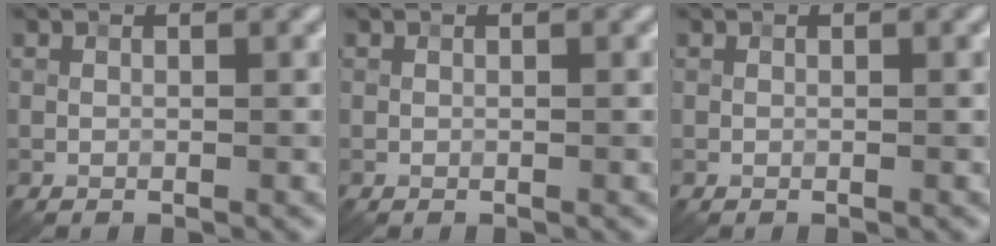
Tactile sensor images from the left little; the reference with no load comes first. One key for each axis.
{"total": 0.0}
{"total": 0.0}